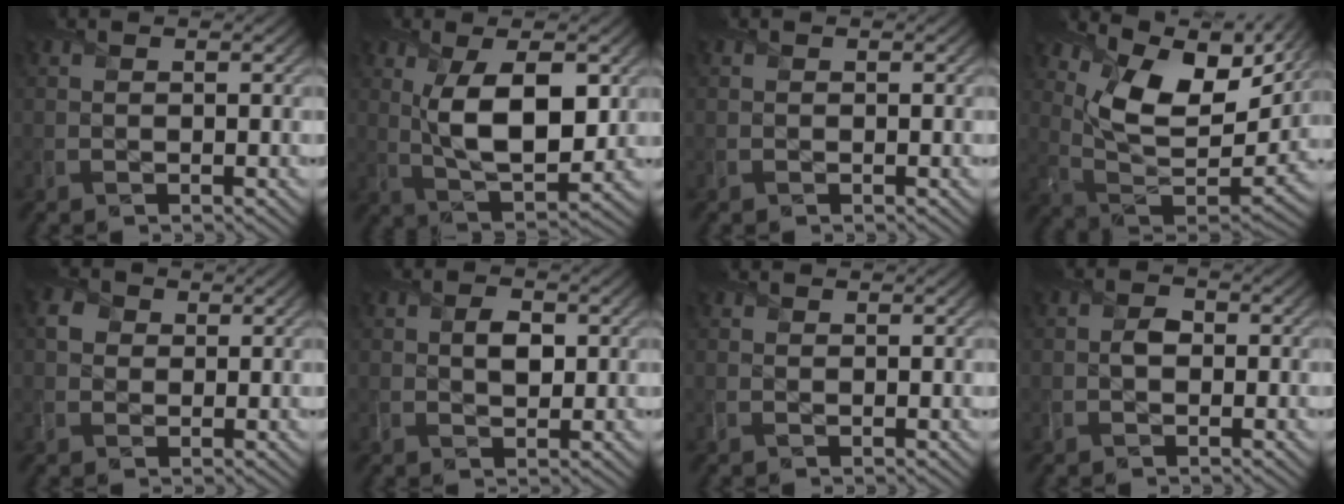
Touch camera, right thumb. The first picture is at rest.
{"total": 10.2, "force": [1.7, 4.7, 8.9], "torque": [-0.172, -0.005, 0.032]}
{"total": 0.0}
{"total": 15.0, "force": [8.5, 7.1, 10.1], "torque": [-0.221, 0.014, 0.151]}
{"total": 2.5, "force": [0.5, 2.3, 1.0], "torque": [-0.029, 0.007, 0.003]}
{"total": 2.6, "force": [0.3, 1.7, 1.9], "torque": [-0.037, -0.004, 0.003]}
{"total": 0.0}
{"total": 1.5, "force": [-0.5, 1.2, 0.8], "torque": [-0.019, -0.001, -0.014]}